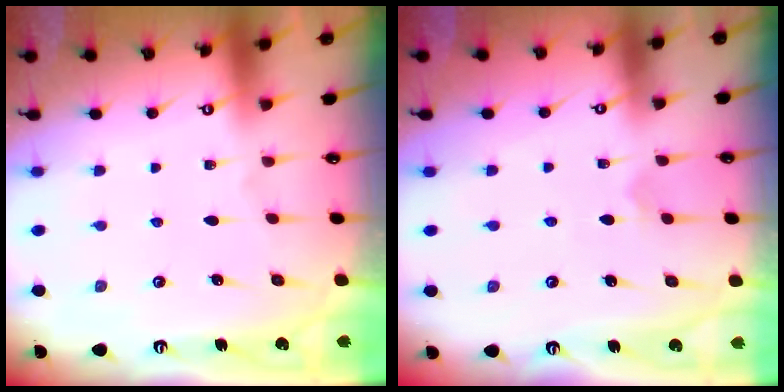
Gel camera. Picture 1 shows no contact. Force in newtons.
{"total": 3.6, "press": 3.6, "slide": 0.6}